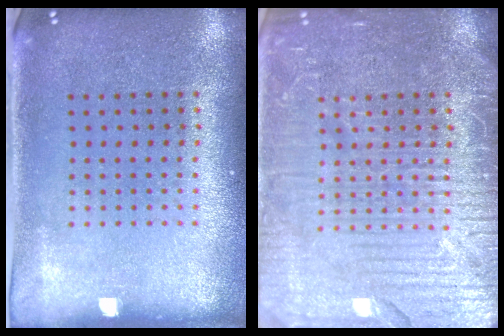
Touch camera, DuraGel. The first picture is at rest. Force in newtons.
{"total": 7.2, "press": 7.1, "slide": 0.9}